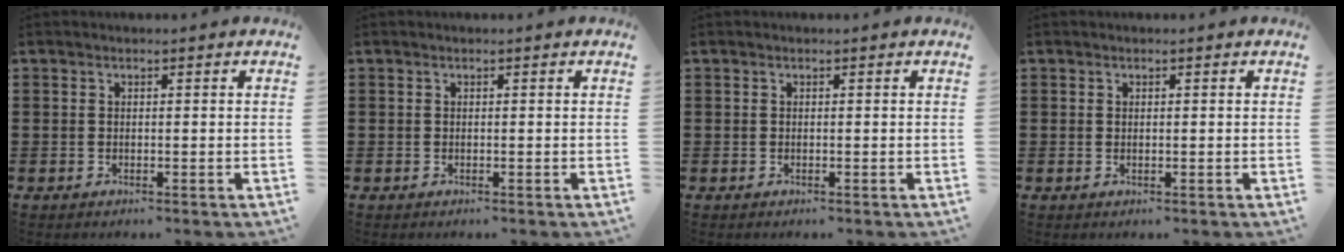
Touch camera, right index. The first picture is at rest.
{"total": 0.0}
{"total": 0.0}
{"total": 0.0}